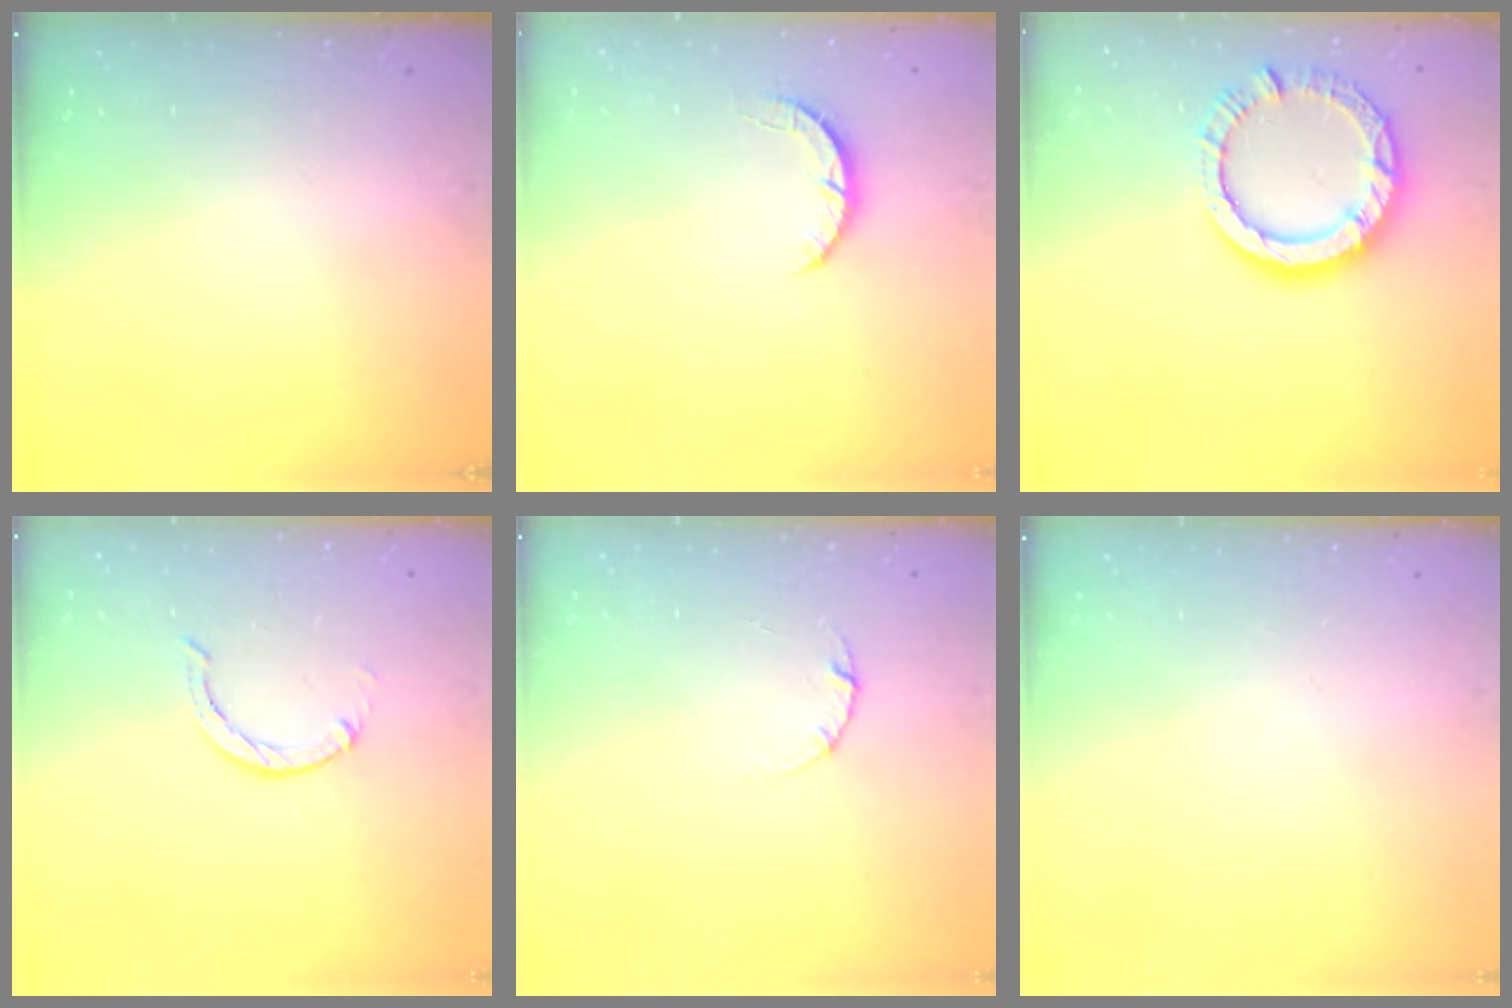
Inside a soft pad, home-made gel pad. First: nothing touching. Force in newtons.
{"total": 2.7, "press": 2.7, "slide": 0.4}
{"total": 13.2, "press": 13.1, "slide": 1.6}
{"total": 0.0}
{"total": 3.0, "press": 3.0, "slide": 0.4}
{"total": 0.0}